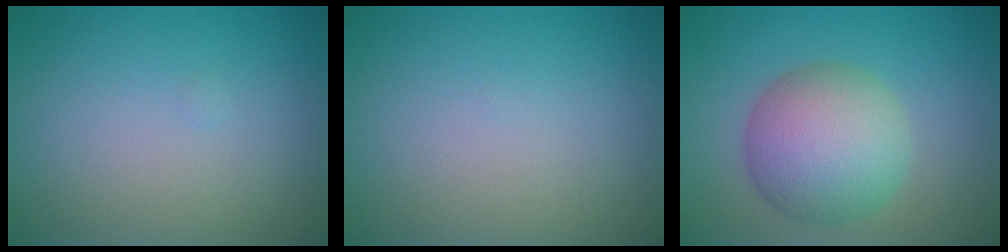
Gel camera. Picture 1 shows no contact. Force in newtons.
{"total": 0.0}
{"total": 7.3, "press": 7.3, "slide": 0.2}